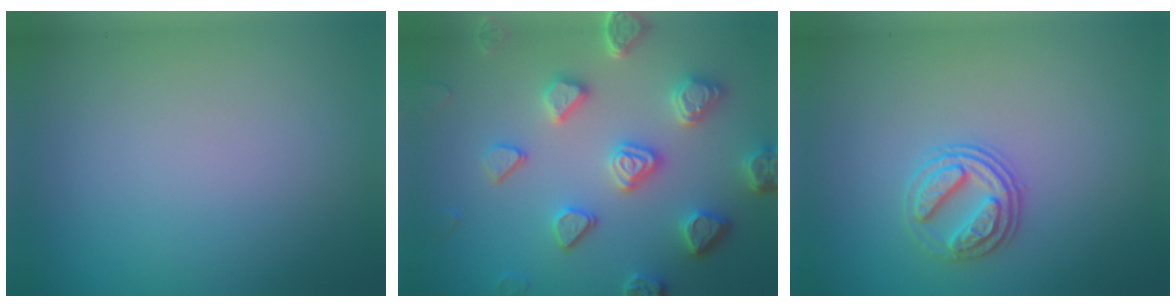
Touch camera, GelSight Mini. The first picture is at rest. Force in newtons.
{"total": 5.5, "press": 4.9, "slide": 2.5}
{"total": 2.7, "press": 2.6, "slide": 0.9}